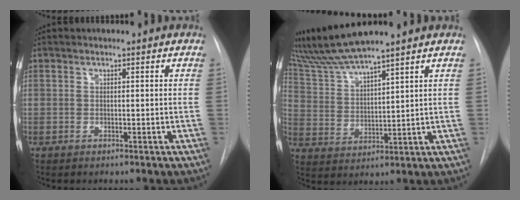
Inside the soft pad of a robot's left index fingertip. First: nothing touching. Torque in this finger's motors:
{"motor_torque": [1.04, -1.10, 0.22, 0.13]}